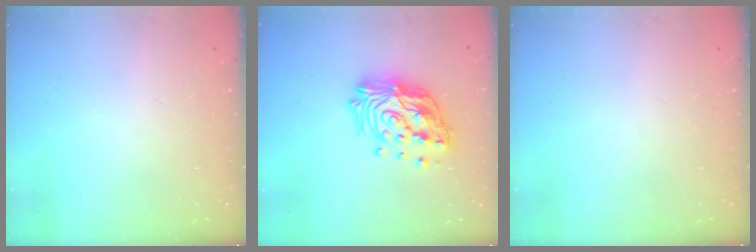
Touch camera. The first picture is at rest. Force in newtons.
{"total": 19.2, "press": 19.1, "slide": 1.9}
{"total": 0.0}